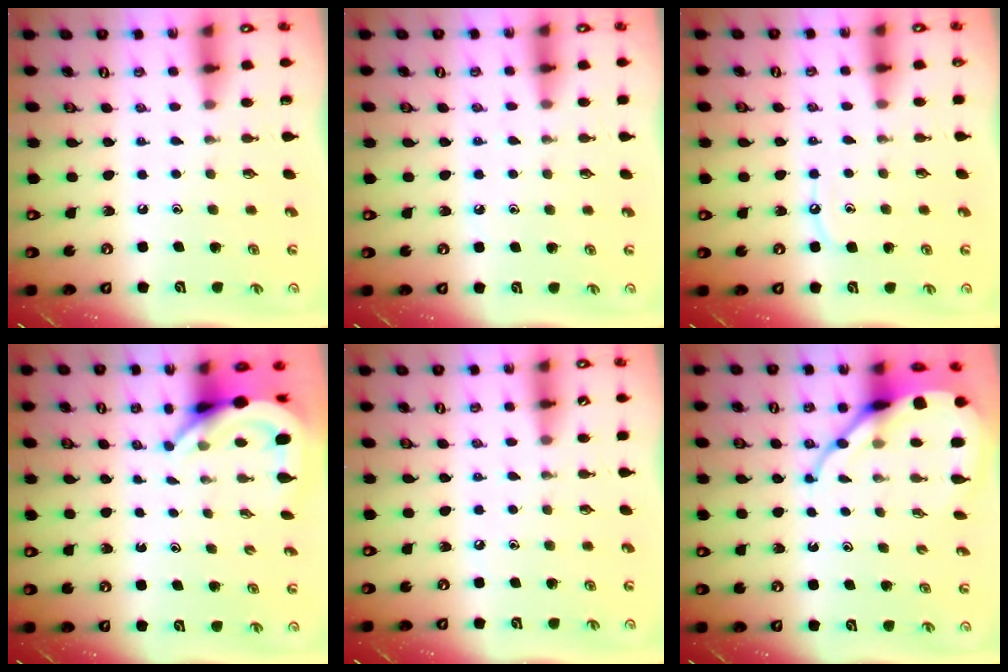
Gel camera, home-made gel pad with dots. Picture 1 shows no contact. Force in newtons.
{"total": 4.4, "press": 4.3, "slide": 0.6}
{"total": 5.4, "press": 5.4, "slide": 0.3}
{"total": 5.2, "press": 5.2, "slide": 0.4}
{"total": 2.3, "press": 2.3, "slide": 0.4}
{"total": 10.3, "press": 10.2, "slide": 1.0}